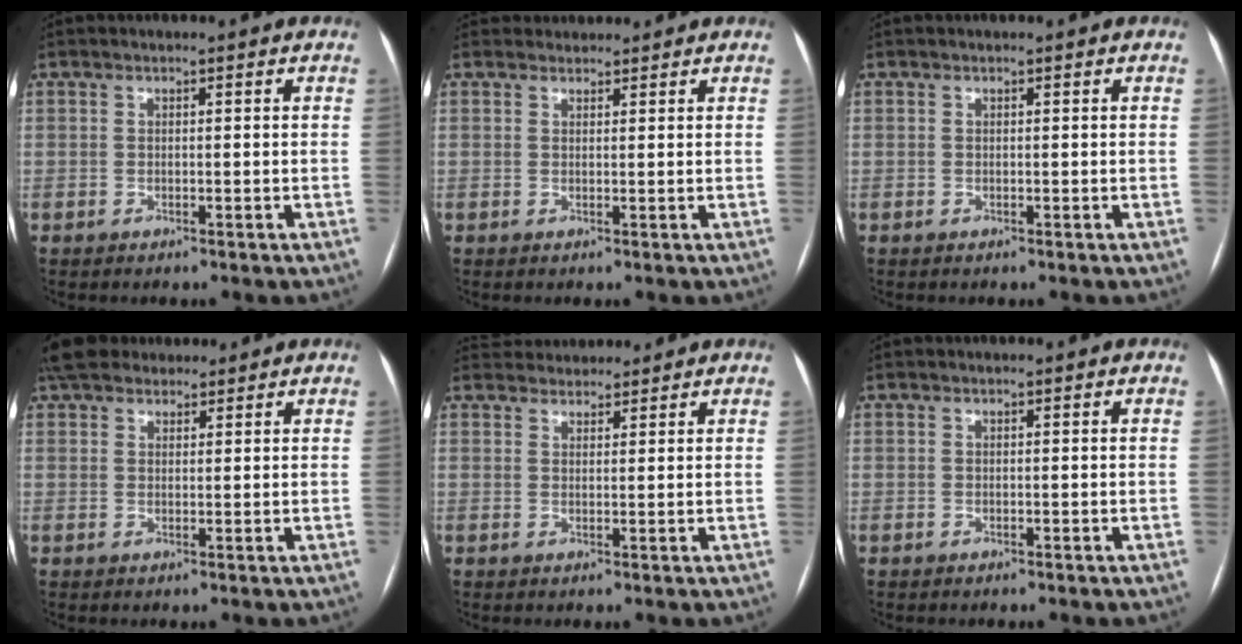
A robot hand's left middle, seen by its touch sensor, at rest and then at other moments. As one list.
[{"total": 2.5, "force": [2.3, 0.8, -0.3], "torque": [0.007, 0.023, 0.036]}, {"total": 0.0}, {"total": 7.9, "force": [6.6, 3.4, 2.6], "torque": [-0.035, 0.038, 0.114]}, {"total": 5.2, "force": [5.0, 1.5, 0.3], "torque": [-0.003, 0.030, 0.076]}, {"total": 0.0}]